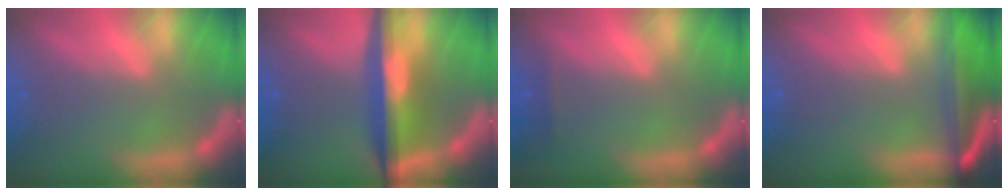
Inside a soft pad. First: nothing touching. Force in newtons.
{"total": 8.0}
{"total": 0.9}
{"total": 8.0}